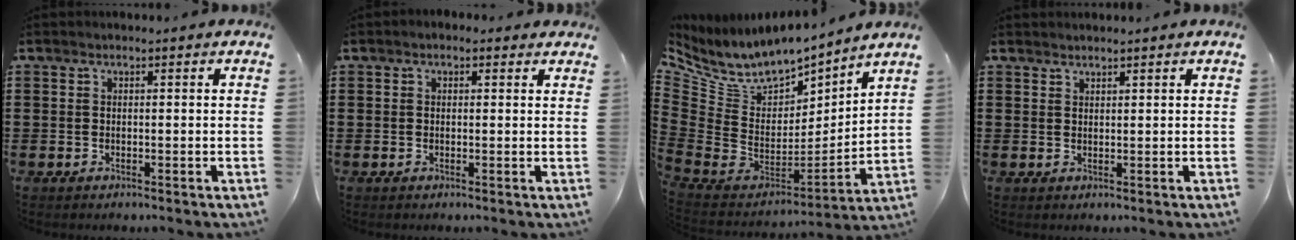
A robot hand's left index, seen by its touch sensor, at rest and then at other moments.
{"total": 1.0, "force": [0.3, 0.7, 0.5], "torque": [-0.012, 0.007, 0.005]}
{"total": 7.2, "force": [5.9, 3.4, 2.3], "torque": [-0.082, -0.053, 0.106]}
{"total": 1.2, "force": [1.2, 0.0, 0.0], "torque": [-0.003, -0.002, 0.025]}